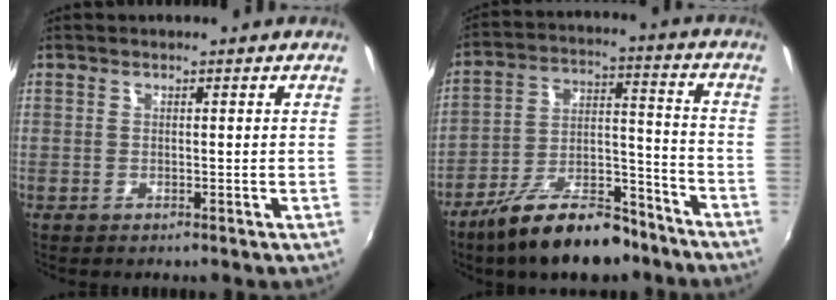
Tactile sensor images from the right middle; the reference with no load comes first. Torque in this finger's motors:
{"motor_torque": [1.12, -1.02, 0.18, 0.05]}